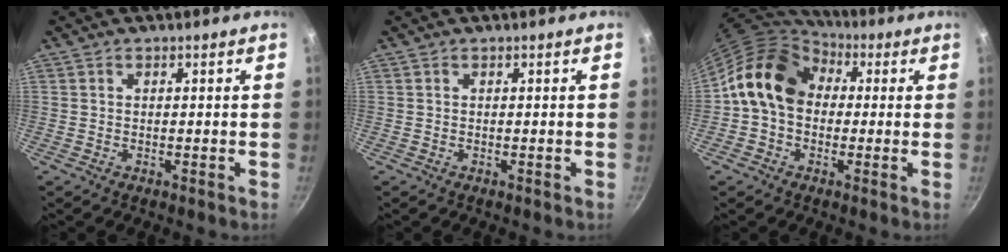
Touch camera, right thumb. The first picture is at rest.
{"total": 0.0}
{"total": 13.8, "force": [1.9, 10.7, 8.5], "torque": [-0.112, 0.028, 0.016]}